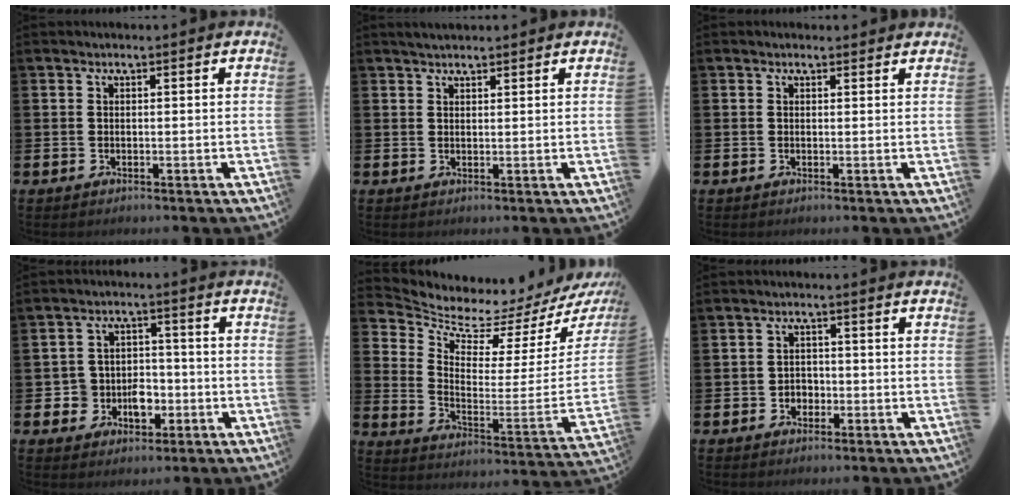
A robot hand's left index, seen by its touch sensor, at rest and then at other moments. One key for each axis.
{"total": 2.0, "fx": 1.9, "fy": 0.6, "fz": 0.4, "tx": -0.002, "ty": -0.002, "tz": 0.033}
{"total": 0.6, "fx": 0.5, "fy": 0.2, "fz": 0.1, "tx": 0.008, "ty": 0.000, "tz": 0.007}
{"total": 4.7, "fx": -1.7, "fy": 4.2, "fz": 1.4, "tx": -0.026, "ty": 0.004, "tz": -0.037}
{"total": 5.8, "fx": 5.6, "fy": 1.6, "fz": 0.7, "tx": -0.038, "ty": -0.073, "tz": 0.087}
{"total": 2.0, "fx": -0.9, "fy": 1.7, "fz": 0.5, "tx": -0.009, "ty": 0.001, "tz": -0.022}